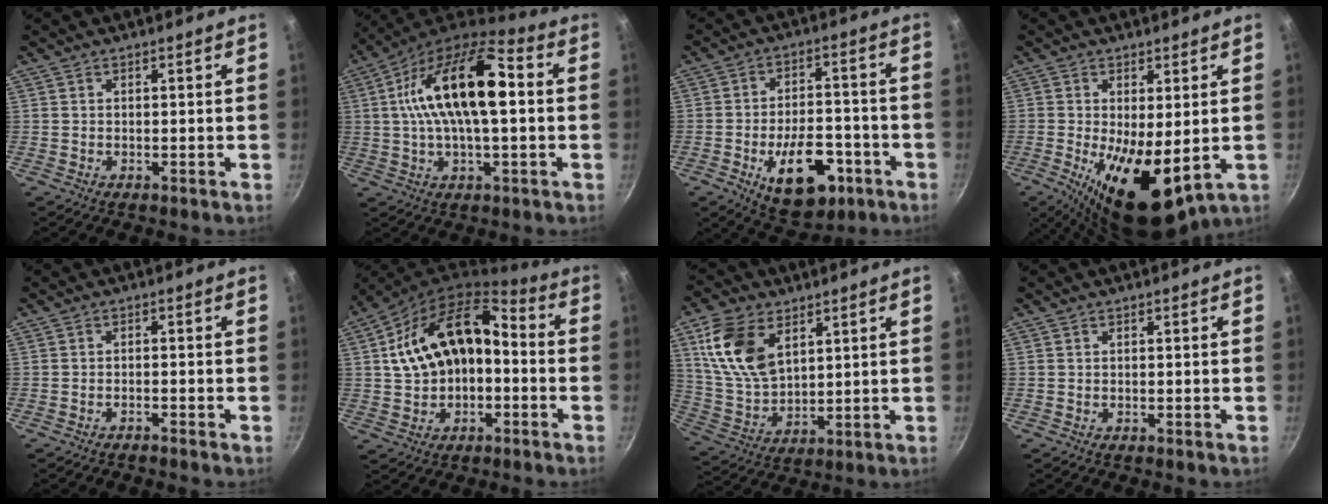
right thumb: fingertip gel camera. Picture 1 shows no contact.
{"total": 20.6, "force": [2.7, 8.7, 18.4], "torque": [-0.315, 0.024, 0.031]}
{"total": 15.3, "force": [-6.0, 8.6, 11.1], "torque": [-0.134, 0.030, -0.077]}
{"total": 13.0, "force": [-1.7, 5.3, 11.7], "torque": [-0.183, -0.019, -0.013]}
{"total": 1.1, "force": [-1.1, 0.1, 0.3], "torque": [-0.013, 0.012, -0.015]}
{"total": 17.2, "force": [0.1, 11.5, 12.9], "torque": [-0.203, 0.053, -0.005]}
{"total": 14.5, "force": [6.0, 8.8, 9.9], "torque": [-0.177, -0.021, 0.130]}
{"total": 0.0}